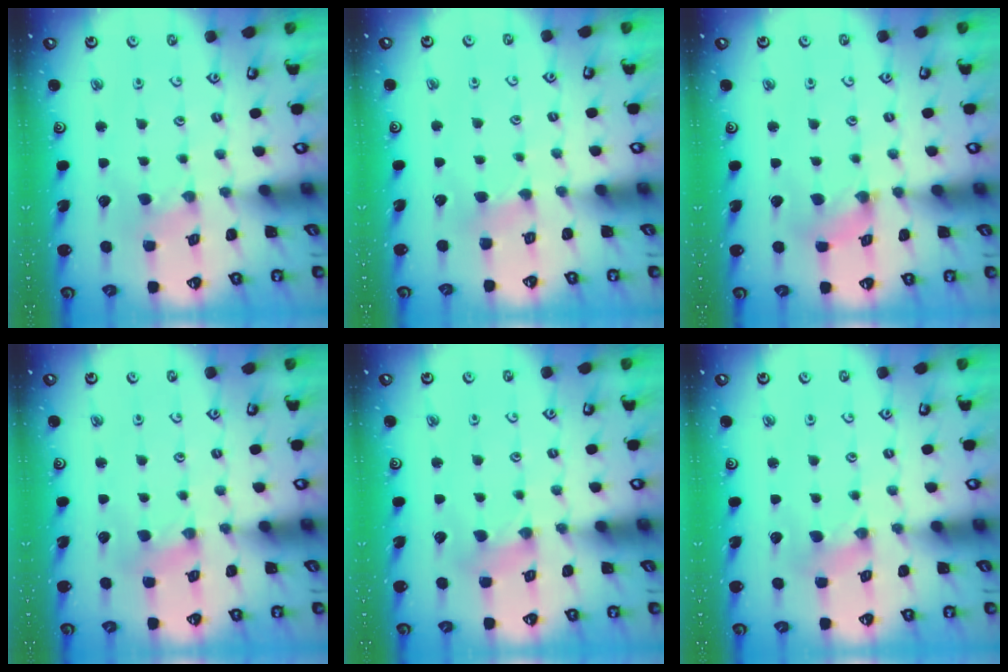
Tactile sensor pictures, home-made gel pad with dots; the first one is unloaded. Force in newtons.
{"total": 2.9, "press": 2.8, "slide": 0.4}
{"total": 1.9, "press": 1.8, "slide": 0.3}
{"total": 1.7, "press": 1.6, "slide": 0.4}
{"total": 2.9, "press": 2.9, "slide": 0.6}
{"total": 0.0}